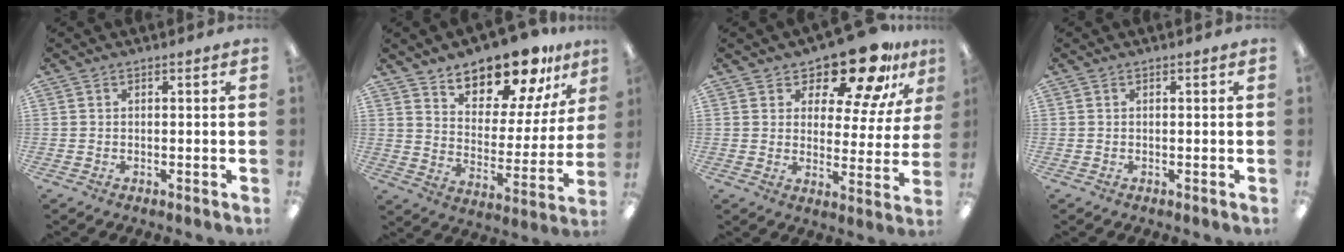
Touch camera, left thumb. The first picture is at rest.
{"total": 15.5, "force": [13.6, 5.3, 5.2], "torque": [-0.088, -0.110, 0.239]}
{"total": 15.3, "force": [12.4, 5.6, 7.0], "torque": [-0.115, -0.088, 0.214]}
{"total": 0.0}